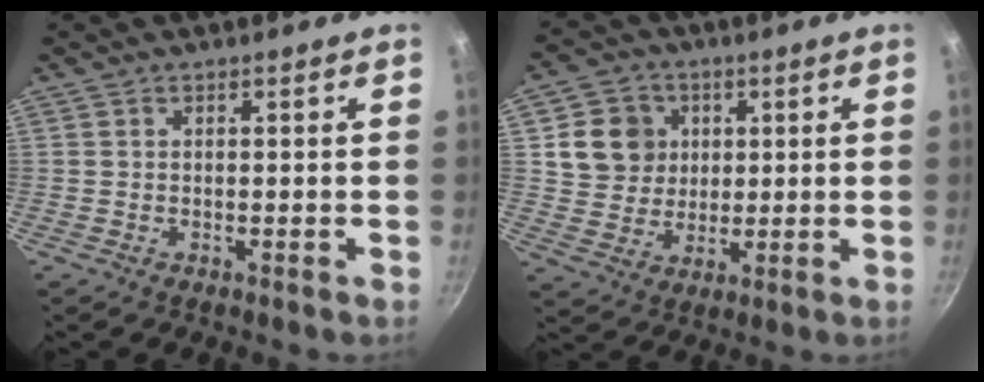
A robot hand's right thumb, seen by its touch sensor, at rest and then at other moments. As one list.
[{"total": 9.6, "force": [2.4, 8.7, 3.3], "torque": [-0.025, -0.002, 0.042]}]